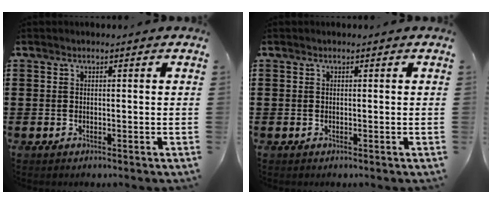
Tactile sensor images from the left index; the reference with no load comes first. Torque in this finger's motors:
{"motor_torque": [0.00, 0.00, 0.00, 0.00]}